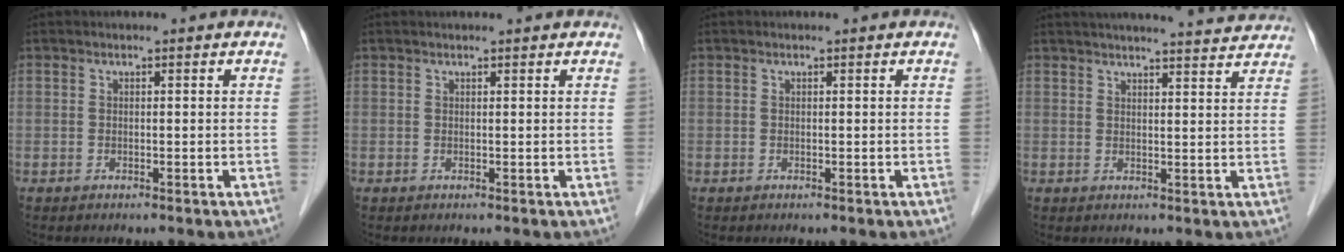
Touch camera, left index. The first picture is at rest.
{"total": 1.7, "force": [1.6, 0.1, 0.6], "torque": [-0.010, 0.013, 0.018]}
{"total": 0.0}
{"total": 12.7, "force": [12.1, 0.9, 3.8], "torque": [-0.044, 0.008, 0.138]}